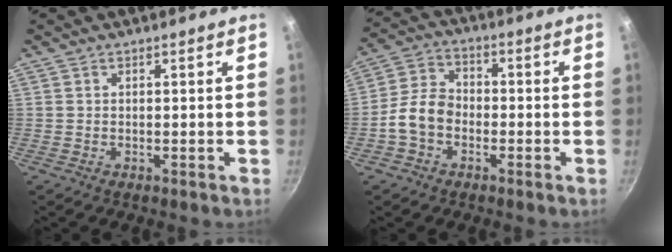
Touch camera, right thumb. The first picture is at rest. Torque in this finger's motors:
{"motor_torque": [1.07, 1.41, 0.57, -0.41, 0.07]}